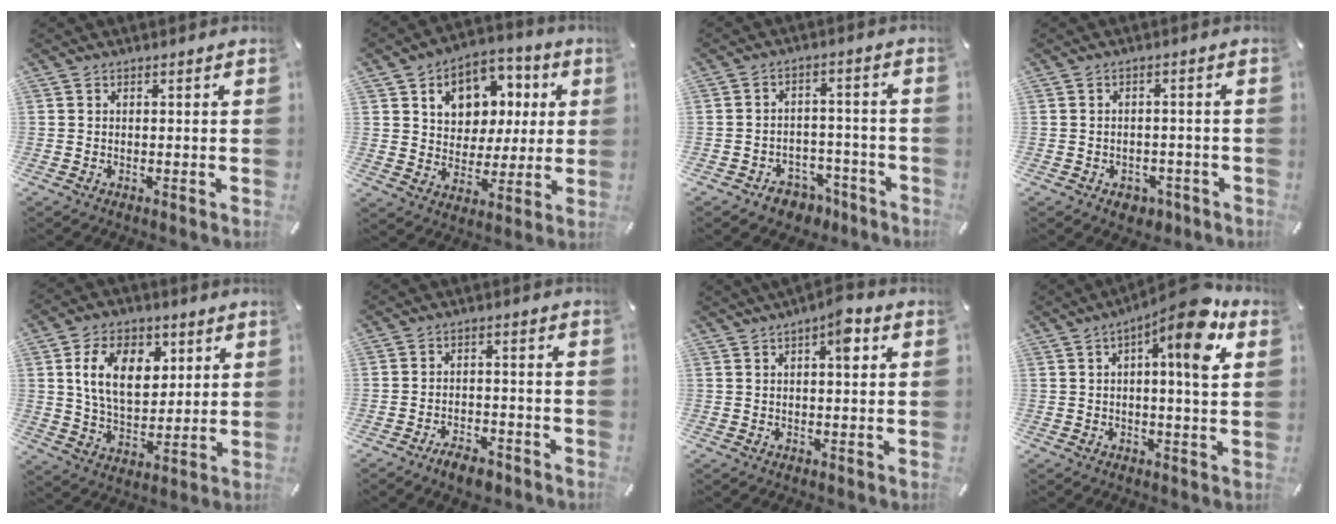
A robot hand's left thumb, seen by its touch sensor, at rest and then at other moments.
{"total": 11.7, "force": [3.4, 10.4, 4.3], "torque": [-0.070, -0.014, 0.067]}
{"total": 5.9, "force": [-3.6, 4.4, 1.5], "torque": [-0.019, 0.033, -0.061]}
{"total": 3.5, "force": [-1.8, 2.8, 1.3], "torque": [-0.020, 0.009, -0.030]}
{"total": 13.6, "force": [4.7, 9.2, 8.9], "torque": [-0.157, 0.003, 0.084]}
{"total": 4.7, "force": [-3.8, 2.0, 2.0], "torque": [-0.032, 0.022, -0.070]}
{"total": 5.8, "force": [2.4, 2.1, 4.9], "torque": [-0.070, -0.004, 0.032]}
{"total": 13.1, "force": [4.9, 2.5, 11.9], "torque": [-0.162, -0.023, 0.067]}